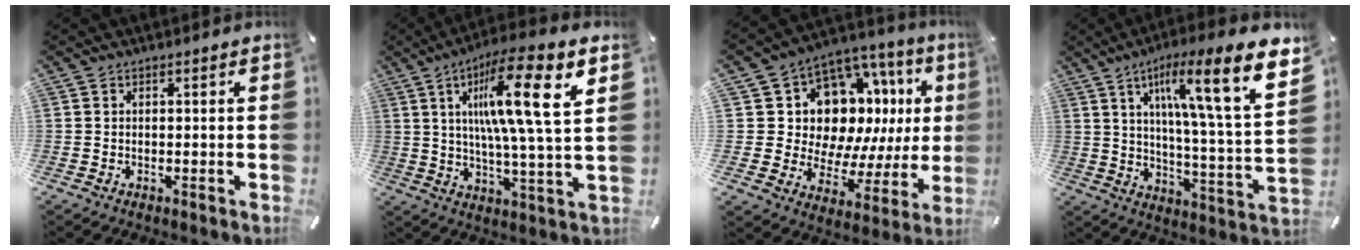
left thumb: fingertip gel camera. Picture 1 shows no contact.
{"total": 17.5, "force": [6.0, 1.9, 16.3], "torque": [-0.296, -0.020, 0.076]}
{"total": 13.8, "force": [5.9, 10.6, 6.6], "torque": [-0.107, -0.073, 0.121]}
{"total": 19.1, "force": [9.6, 3.4, 16.2], "torque": [-0.248, -0.059, 0.131]}